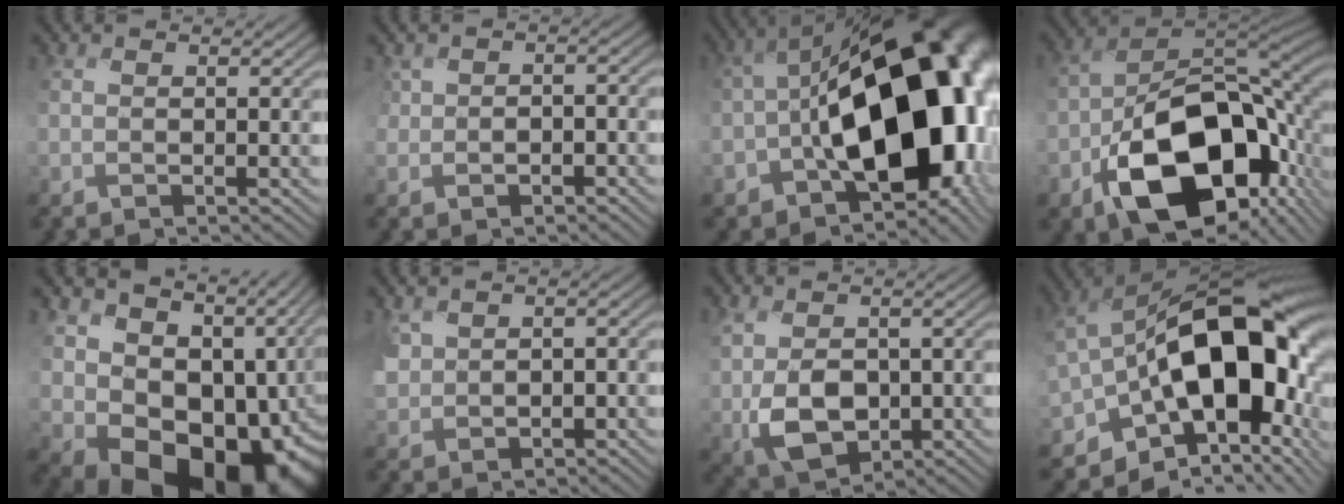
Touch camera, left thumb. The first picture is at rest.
{"total": 4.4, "force": [-0.7, 3.7, 2.3], "torque": [-0.054, -0.005, -0.009]}
{"total": 21.8, "force": [-2.9, 14.1, 16.3], "torque": [-0.258, -0.052, -0.016]}
{"total": 18.7, "force": [-6.8, 12.0, 12.7], "torque": [-0.195, -0.046, -0.110]}
{"total": 18.6, "force": [-1.0, 13.9, 12.3], "torque": [-0.198, -0.064, 0.047]}
{"total": 3.9, "force": [0.3, 3.1, 2.2], "torque": [-0.058, -0.005, 0.006]}
{"total": 8.6, "force": [-1.4, 5.9, 6.1], "torque": [-0.136, -0.026, -0.018]}
{"total": 19.3, "force": [-1.7, 12.3, 14.9], "torque": [-0.224, -0.035, -0.009]}